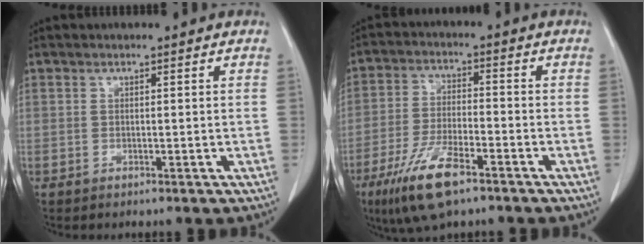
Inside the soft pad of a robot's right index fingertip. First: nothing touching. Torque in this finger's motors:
{"motor_torque": [-0.17, -0.09, 0.07, 0.00]}